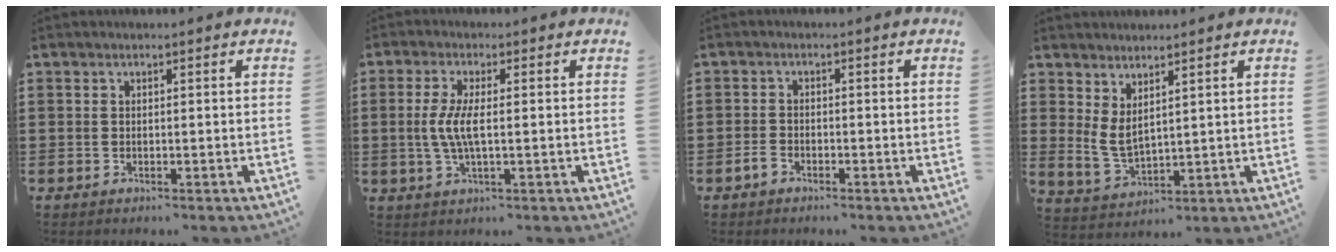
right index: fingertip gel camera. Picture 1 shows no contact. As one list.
[{"total": 4.9, "force": [-0.3, 1.2, 4.7], "torque": [-0.114, -0.009, -0.016]}, {"total": 1.8, "force": [-1.2, 1.0, 1.0], "torque": [-0.028, -0.003, -0.027]}, {"total": 3.4, "force": [1.8, 1.5, 2.4], "torque": [-0.068, -0.006, 0.031]}]